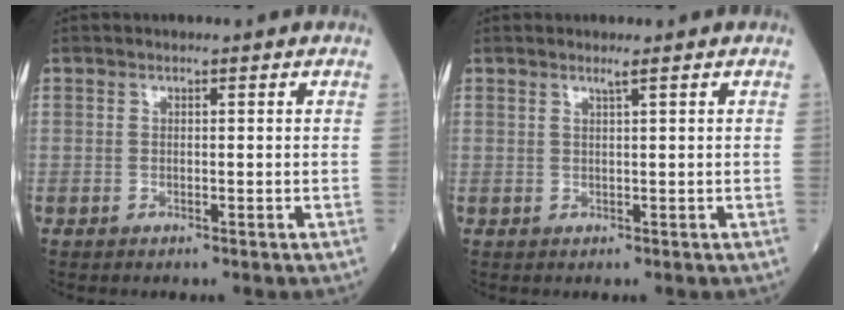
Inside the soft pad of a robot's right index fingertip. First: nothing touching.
{"total": 0.7, "force": [0.5, -0.3, 0.4], "torque": [-0.018, -0.004, 0.017]}